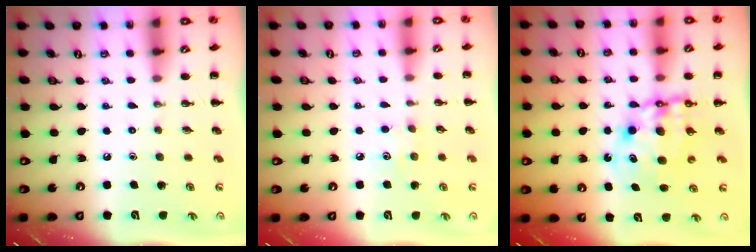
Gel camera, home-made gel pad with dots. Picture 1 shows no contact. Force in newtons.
{"total": 5.1, "press": 4.9, "slide": 1.4}
{"total": 9.6, "press": 9.2, "slide": 2.8}